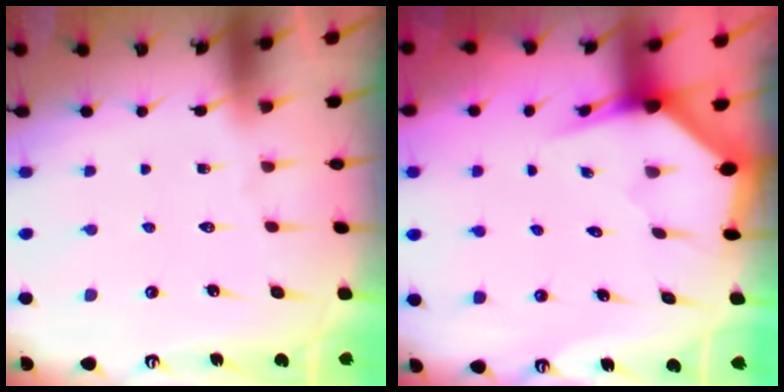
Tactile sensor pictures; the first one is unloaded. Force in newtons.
{"total": 3.1, "press": 3.1, "slide": 0.4}